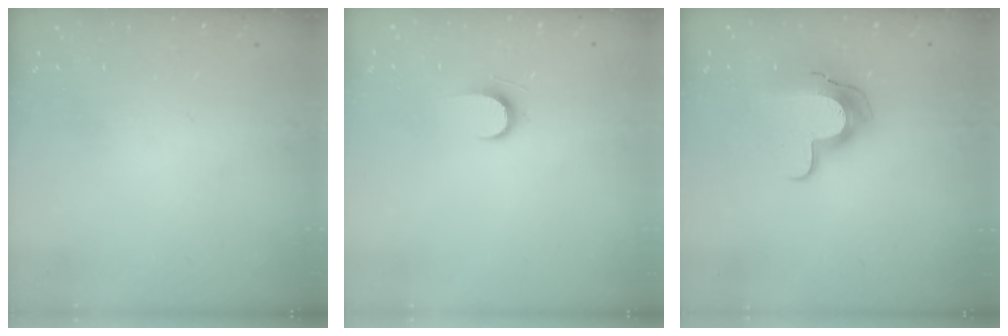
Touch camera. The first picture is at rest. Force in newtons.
{"total": 6.0, "press": 6.0, "slide": 0.7}
{"total": 12.1, "press": 12.0, "slide": 0.9}